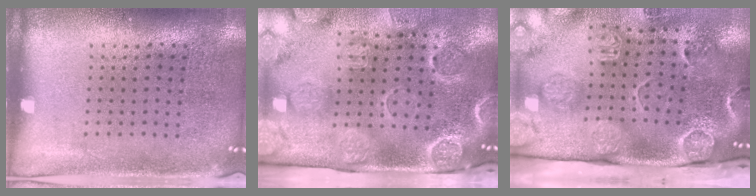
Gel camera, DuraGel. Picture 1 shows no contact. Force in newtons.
{"total": 4.3, "press": 3.5, "slide": 2.5}
{"total": 4.7, "press": 3.3, "slide": 3.3}